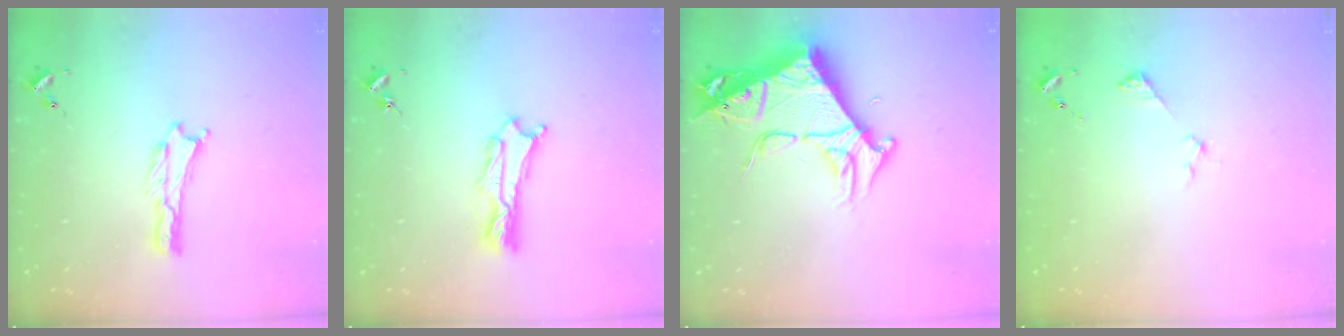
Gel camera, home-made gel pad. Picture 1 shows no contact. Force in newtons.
{"total": 1.2, "press": 1.2, "slide": 0.2}
{"total": 10.0, "press": 9.9, "slide": 1.3}
{"total": 2.9, "press": 2.9, "slide": 0.3}